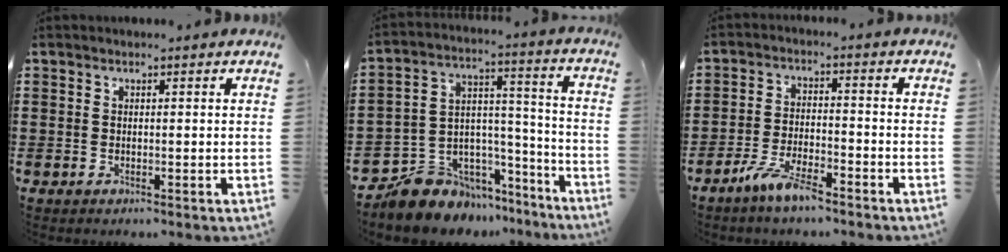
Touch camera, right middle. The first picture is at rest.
{"total": 7.8, "force": [-6.5, 4.3, -0.2], "torque": [-0.017, 0.005, -0.123]}
{"total": 5.4, "force": [-4.4, 0.9, 3.0], "torque": [-0.068, -0.001, -0.085]}